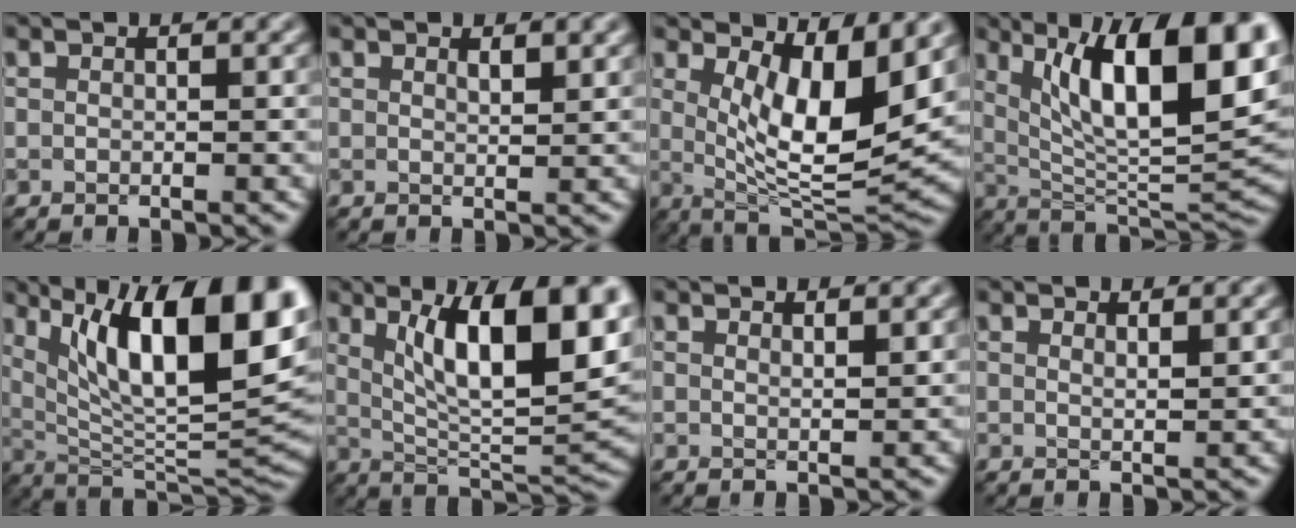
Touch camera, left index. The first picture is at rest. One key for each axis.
{"total": 1.1, "fx": 0.8, "fy": 0.3, "fz": 0.7, "tx": -0.013, "ty": -0.002, "tz": 0.015}
{"total": 8.9, "fx": 2.3, "fy": 3.0, "fz": 8.0, "tx": -0.134, "ty": -0.028, "tz": 0.048}
{"total": 14.3, "fx": 5.1, "fy": 4.7, "fz": 12.6, "tx": -0.174, "ty": -0.001, "tz": 0.082}
{"total": 16.0, "fx": 5.9, "fy": 5.8, "fz": 13.7, "tx": -0.197, "ty": 0.002, "tz": 0.101}
{"total": 12.6, "fx": 4.2, "fy": 4.1, "fz": 11.2, "tx": -0.152, "ty": -0.003, "tz": 0.068}
{"total": 1.1, "fx": 0.9, "fy": 0.2, "fz": 0.5, "tx": -0.005, "ty": 0.001, "tz": 0.015}
{"total": 1.4, "fx": 1.1, "fy": 0.4, "fz": 0.7, "tx": -0.007, "ty": 0.001, "tz": 0.017}